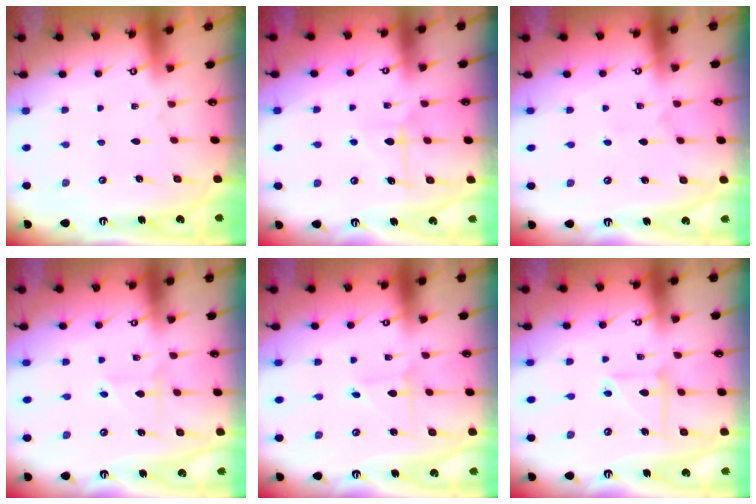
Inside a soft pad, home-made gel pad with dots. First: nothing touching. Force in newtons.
{"total": 7.3, "press": 7.3, "slide": 0.3}
{"total": 1.7, "press": 1.7, "slide": 0.1}
{"total": 3.9, "press": 3.9, "slide": 0.5}
{"total": 1.1, "press": 1.1, "slide": 0.0}
{"total": 7.3, "press": 7.2, "slide": 1.3}